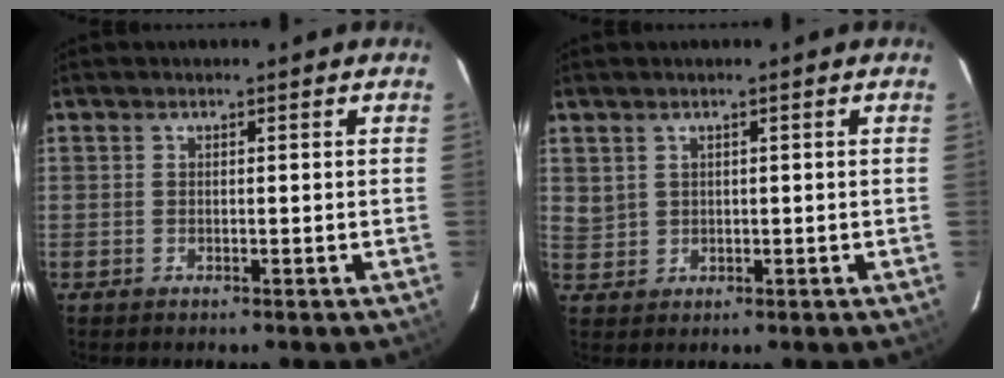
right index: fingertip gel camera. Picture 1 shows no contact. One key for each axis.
{"total": 2.4, "fx": 1.4, "fy": 1.9, "fz": 0.6, "tx": -0.010, "ty": 0.005, "tz": 0.035}